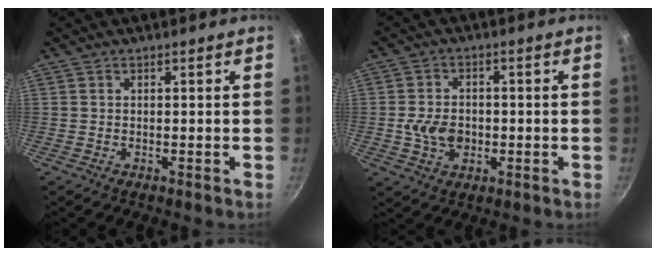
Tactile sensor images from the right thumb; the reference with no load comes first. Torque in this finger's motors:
{"motor_torque": [0.78, 0.66, -0.12, -0.08, 0.03]}